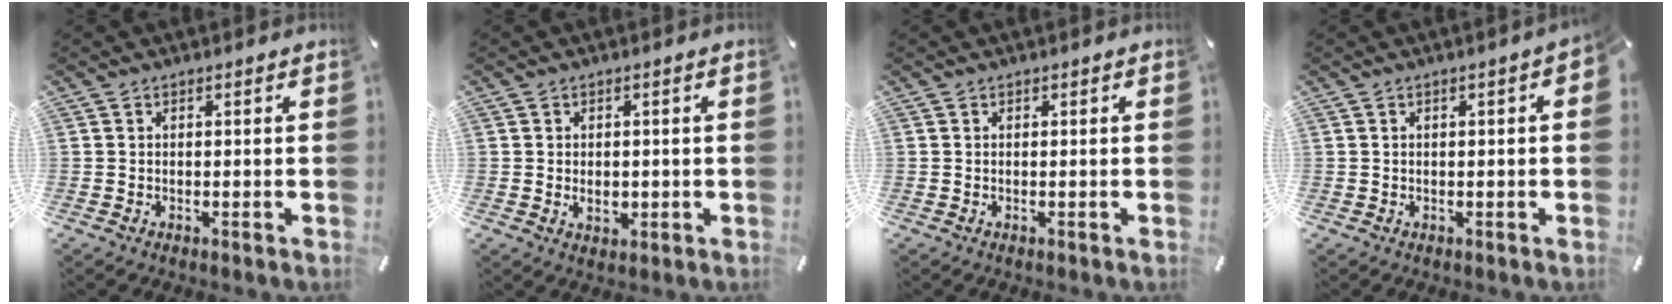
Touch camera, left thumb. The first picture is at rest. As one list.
[{"total": 2.6, "force": [-0.2, 1.9, 1.7], "torque": [-0.024, 0.002, -0.005]}, {"total": 0.0}, {"total": 2.3, "force": [-0.1, 0.4, 2.3], "torque": [-0.037, 0.001, -0.001]}]